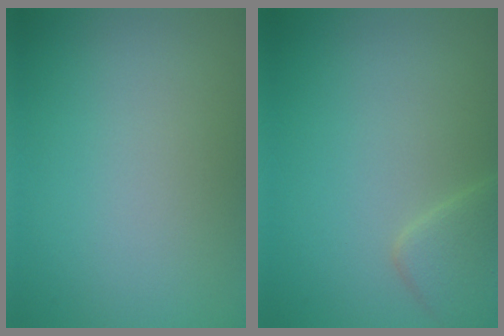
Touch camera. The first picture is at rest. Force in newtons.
{"total": 2.6, "press": 2.6, "slide": 0.1}